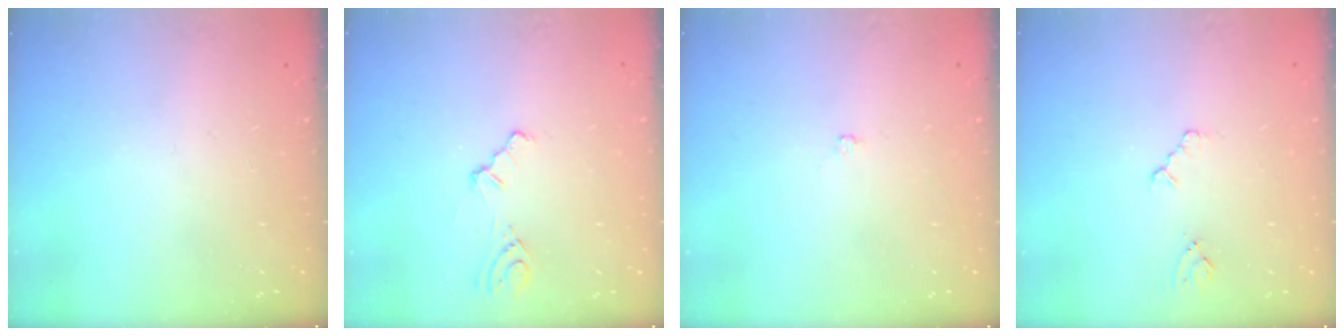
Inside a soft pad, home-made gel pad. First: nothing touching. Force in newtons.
{"total": 3.0, "press": 2.9, "slide": 0.6}
{"total": 4.0, "press": 3.9, "slide": 0.9}
{"total": 2.2, "press": 2.2, "slide": 0.4}